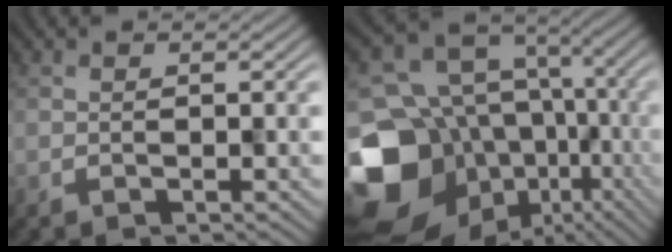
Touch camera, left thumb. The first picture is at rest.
{"total": 17.7, "force": [-3.5, 14.2, 10.1], "torque": [-0.249, -0.027, -0.016]}